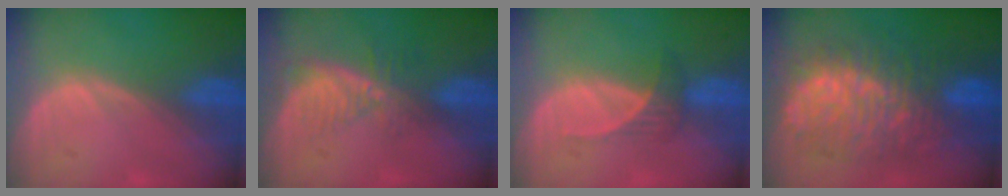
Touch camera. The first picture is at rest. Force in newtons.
{"total": 5.5, "press": 4.6, "slide": 3.0}
{"total": 2.5, "press": 2.3, "slide": 0.9}
{"total": 12.2, "press": 12.1, "slide": 1.3}